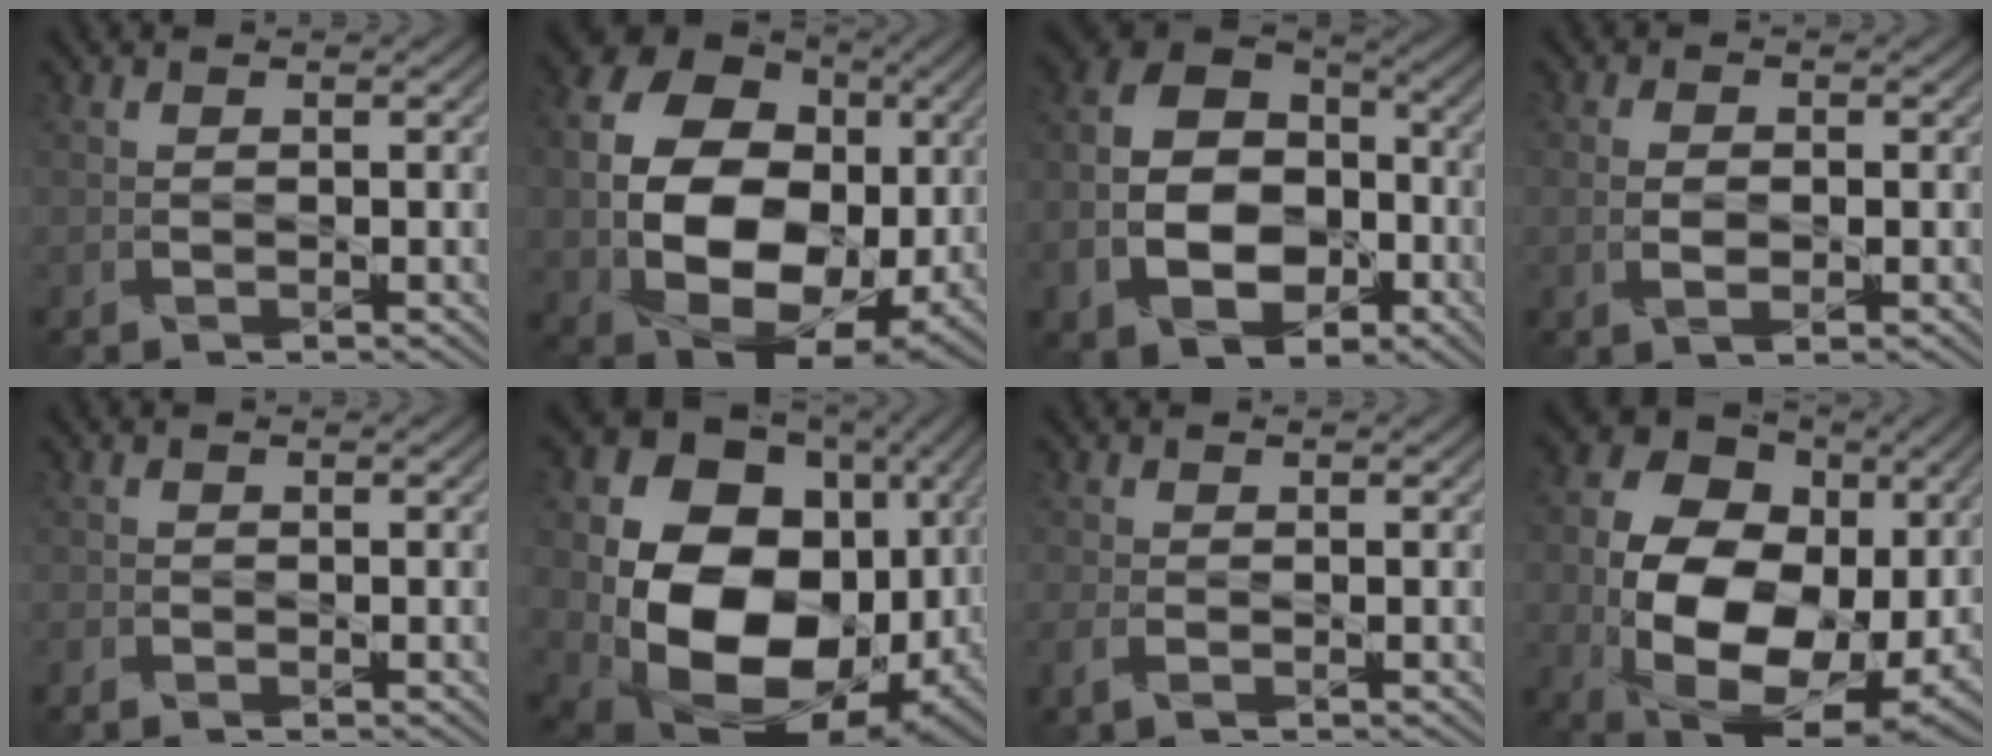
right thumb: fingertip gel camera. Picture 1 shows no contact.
{"total": 17.2, "force": [0.1, 12.8, 11.5], "torque": [-0.241, -0.024, 0.019]}
{"total": 14.1, "force": [-4.2, 10.1, 8.9], "torque": [-0.189, -0.031, -0.069]}
{"total": 2.6, "force": [-0.4, 1.3, 2.2], "torque": [-0.043, -0.003, -0.006]}
{"total": 0.9, "force": [-0.9, 0.3, 0.2], "torque": [-0.005, -0.004, -0.018]}
{"total": 20.0, "force": [-0.2, 15.5, 12.7], "torque": [-0.256, -0.058, 0.037]}
{"total": 2.0, "force": [-1.0, 0.9, 1.5], "torque": [-0.045, -0.008, -0.025]}
{"total": 16.8, "force": [-0.2, 12.1, 11.7], "torque": [-0.244, -0.026, 0.008]}